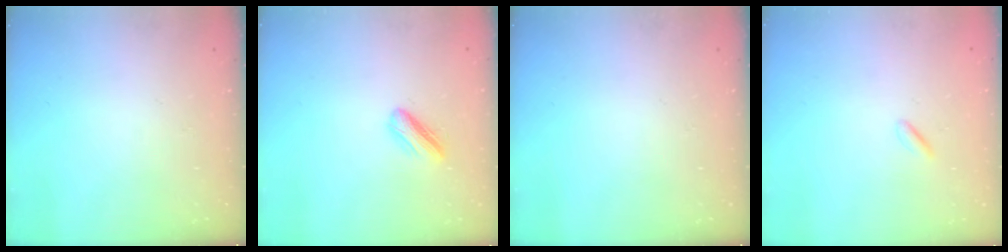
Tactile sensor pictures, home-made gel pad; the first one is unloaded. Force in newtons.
{"total": 4.4, "press": 4.4, "slide": 0.4}
{"total": 0.0}
{"total": 0.9, "press": 0.8, "slide": 0.4}